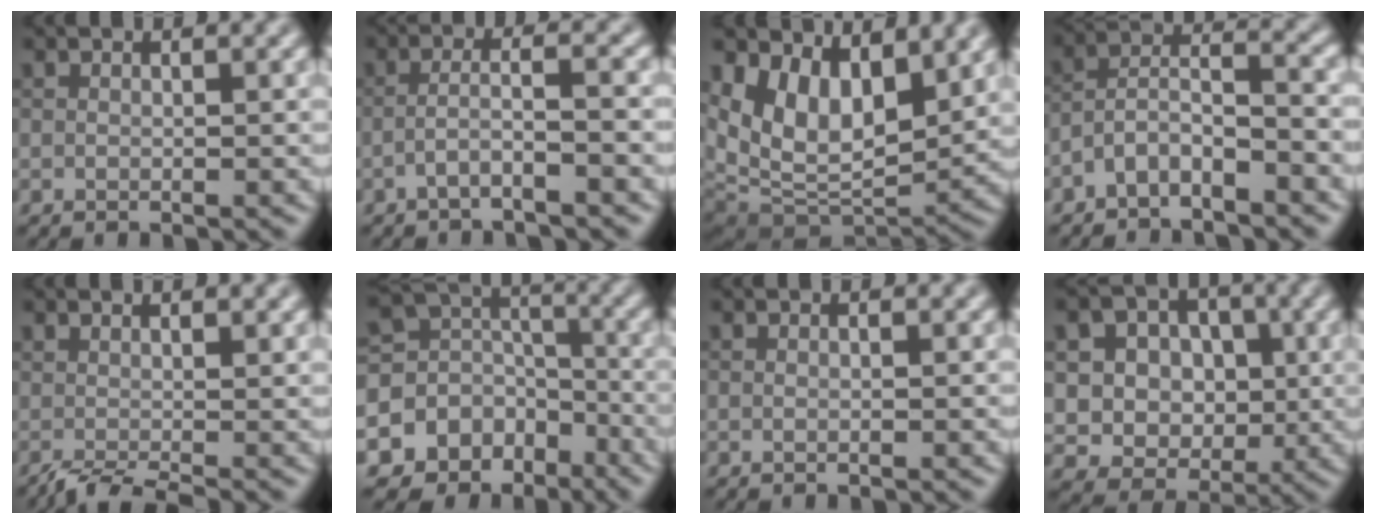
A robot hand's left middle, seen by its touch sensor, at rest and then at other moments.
{"total": 2.9, "force": [-1.5, 0.4, 2.5], "torque": [-0.043, 0.015, -0.038]}
{"total": 10.2, "force": [3.6, 6.1, 7.3], "torque": [-0.133, -0.019, 0.066]}
{"total": 4.0, "force": [-2.7, 1.4, 2.7], "torque": [-0.053, 0.009, -0.060]}
{"total": 2.6, "force": [-0.6, 0.8, 2.4], "torque": [-0.027, -0.003, -0.020]}
{"total": 10.3, "force": [-5.5, 8.1, 3.0], "torque": [-0.060, -0.004, -0.098]}
{"total": 0.0}
{"total": 7.5, "force": [1.7, 6.3, 3.7], "torque": [-0.053, 0.013, 0.021]}